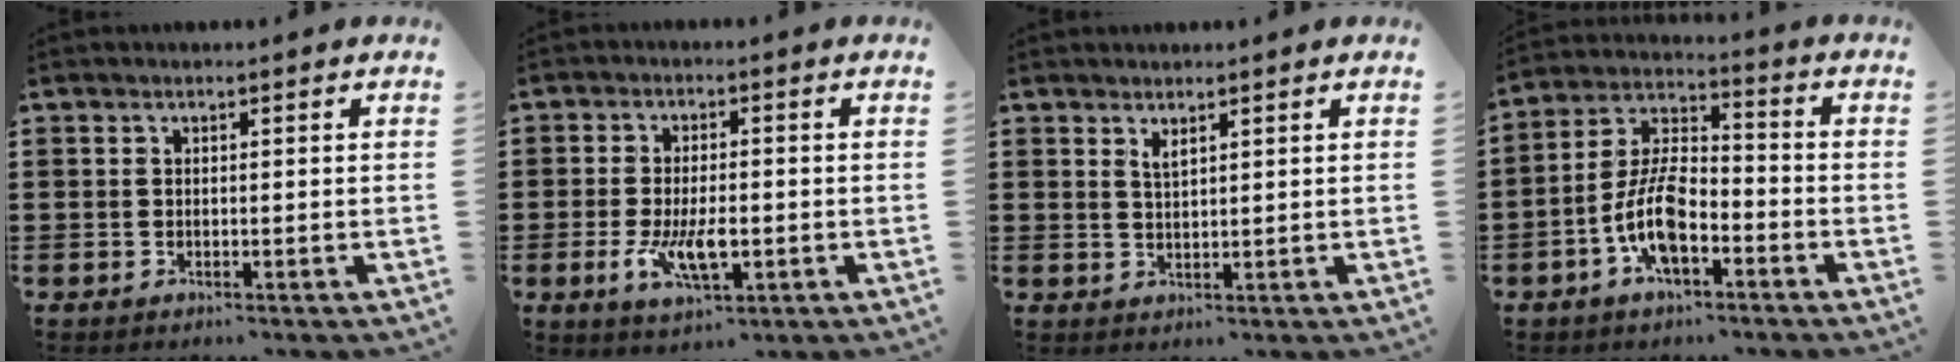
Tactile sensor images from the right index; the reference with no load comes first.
{"total": 6.7, "force": [-1.7, 2.7, 5.9], "torque": [-0.114, -0.003, -0.028]}
{"total": 1.6, "force": [1.3, 0.4, 0.9], "torque": [-0.018, 0.002, 0.022]}
{"total": 9.4, "force": [-4.0, 4.3, 7.4], "torque": [-0.177, 0.000, -0.080]}